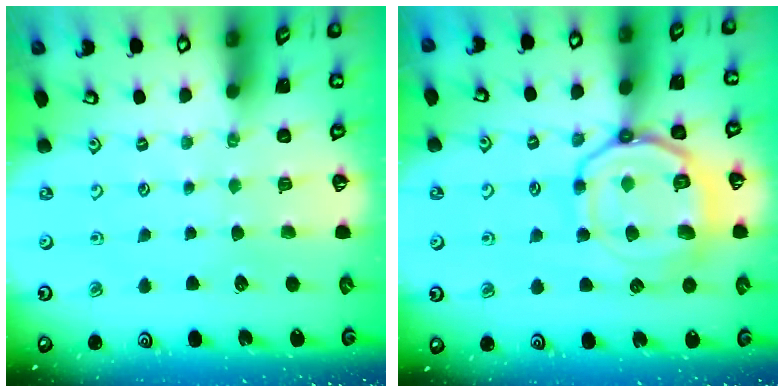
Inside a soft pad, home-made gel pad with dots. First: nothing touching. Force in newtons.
{"total": 17.0, "press": 17.0, "slide": 1.6}